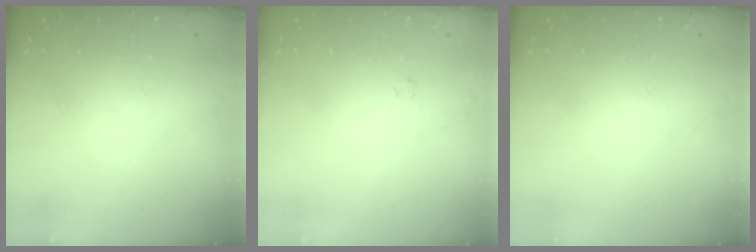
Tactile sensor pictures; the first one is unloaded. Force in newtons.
{"total": 1.7, "press": 1.2, "slide": 1.1}
{"total": 0.0}